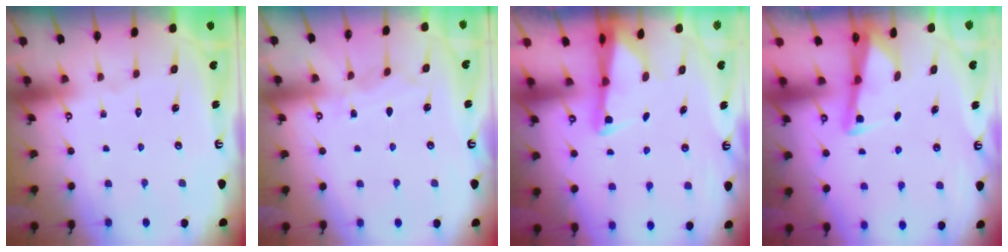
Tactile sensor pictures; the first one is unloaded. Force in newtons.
{"total": 5.5, "press": 5.5, "slide": 0.5}
{"total": 2.6, "press": 2.5, "slide": 0.5}
{"total": 2.8, "press": 2.8, "slide": 0.2}